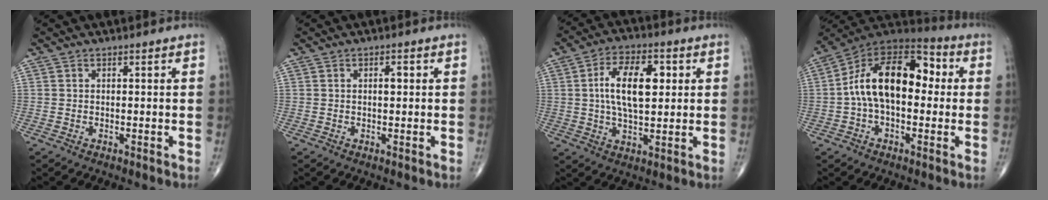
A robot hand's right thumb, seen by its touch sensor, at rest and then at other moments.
{"total": 1.6, "force": [0.3, 0.7, 1.4], "torque": [-0.020, 0.002, 0.004]}
{"total": 12.7, "force": [2.2, 6.2, 10.8], "torque": [-0.179, 0.004, 0.038]}
{"total": 17.9, "force": [1.0, 10.3, 14.6], "torque": [-0.225, 0.051, 0.005]}